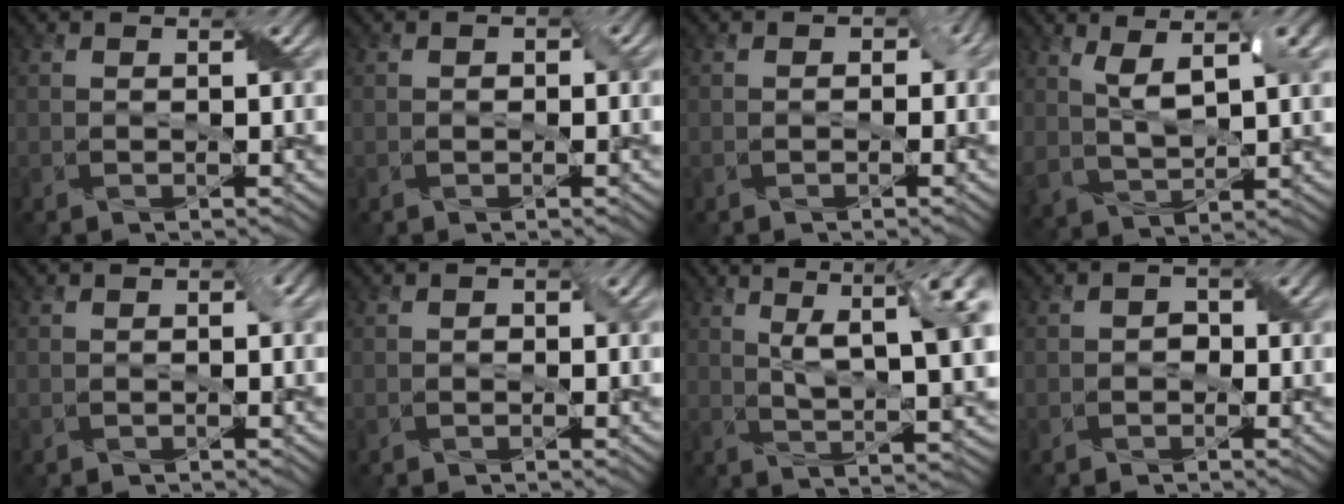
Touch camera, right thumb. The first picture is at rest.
{"total": 1.3, "force": [-0.2, 1.1, 0.6], "torque": [-0.012, -0.002, -0.004]}
{"total": 2.3, "force": [-0.3, 2.0, 1.2], "torque": [-0.012, -0.001, -0.004]}
{"total": 7.8, "force": [2.9, 3.4, 6.3], "torque": [-0.133, -0.001, 0.059]}
{"total": 1.0, "force": [-0.2, 0.6, 0.7], "torque": [-0.008, 0.000, -0.004]}
{"total": 1.0, "force": [-0.4, 0.8, 0.5], "torque": [-0.006, -0.002, -0.008]}
{"total": 11.5, "force": [3.3, 4.0, 10.3], "torque": [-0.170, 0.008, 0.050]}
{"total": 1.4, "force": [-0.8, 1.1, 0.3], "torque": [-0.008, -0.002, -0.015]}